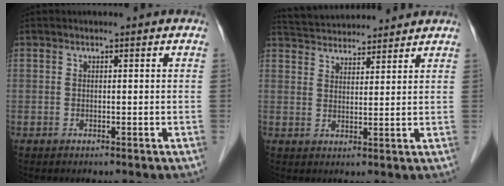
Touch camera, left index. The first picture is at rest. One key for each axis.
{"total": 9.9, "fx": 9.5, "fy": 1.6, "fz": 2.2, "tx": -0.040, "ty": 0.029, "tz": 0.148}